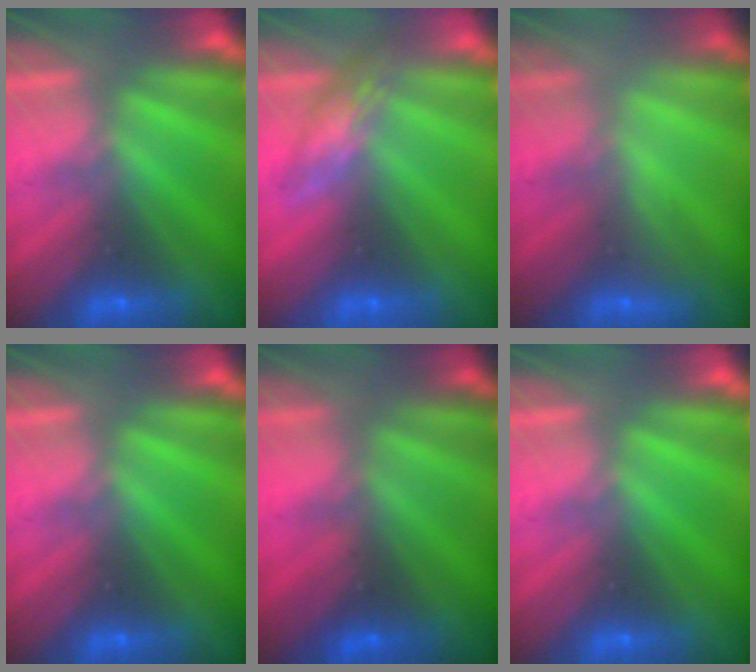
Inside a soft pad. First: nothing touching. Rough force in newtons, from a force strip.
{"total": 2.5}
{"total": 2.2}
{"total": 0.0}
{"total": 4.8}
{"total": 0.0}